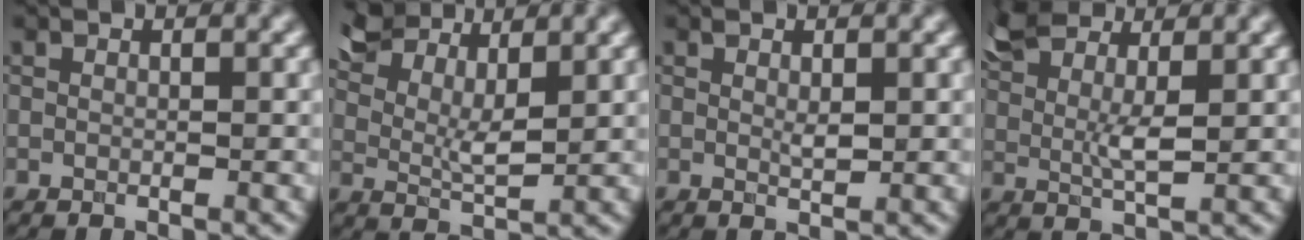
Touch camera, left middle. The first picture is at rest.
{"total": 6.7, "force": [5.4, 2.1, 3.3], "torque": [-0.078, 0.014, 0.088]}
{"total": 1.1, "force": [0.4, 0.4, 1.0], "torque": [-0.020, -0.003, 0.009]}
{"total": 5.3, "force": [3.6, 1.8, 3.5], "torque": [-0.080, 0.008, 0.068]}